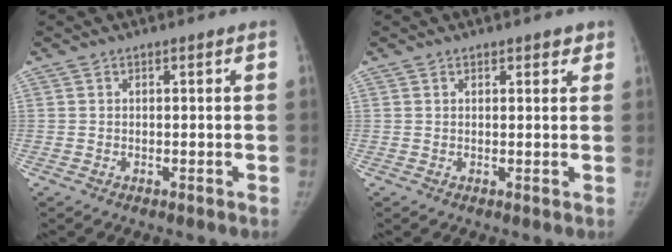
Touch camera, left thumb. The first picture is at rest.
{"total": 1.3, "force": [0.9, 0.7, 0.6], "torque": [0.005, -0.004, 0.008]}